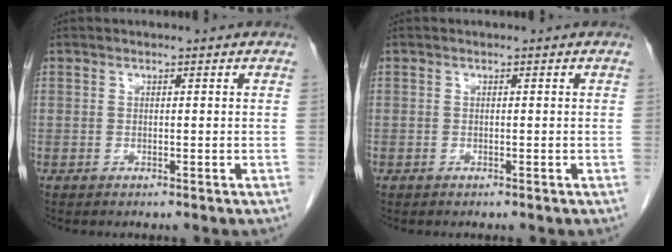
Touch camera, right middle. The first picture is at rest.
{"total": 0.0}